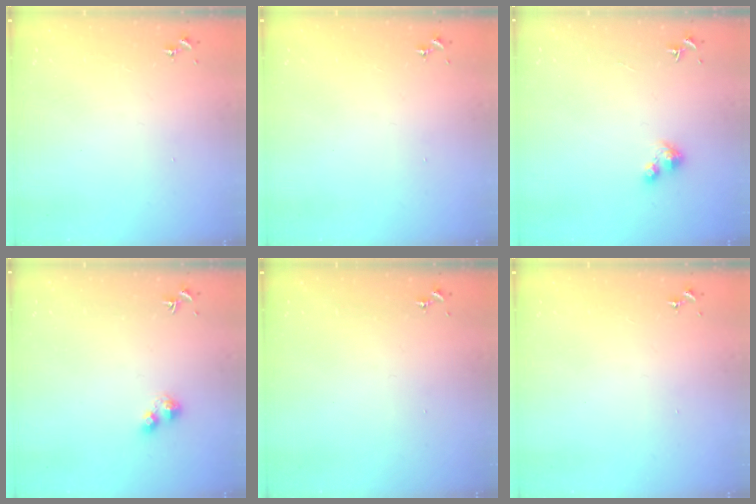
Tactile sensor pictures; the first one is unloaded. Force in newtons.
{"total": 0.0}
{"total": 3.8, "press": 3.8, "slide": 0.4}
{"total": 2.9, "press": 2.9, "slide": 0.7}
{"total": 0.0}
{"total": 0.0}